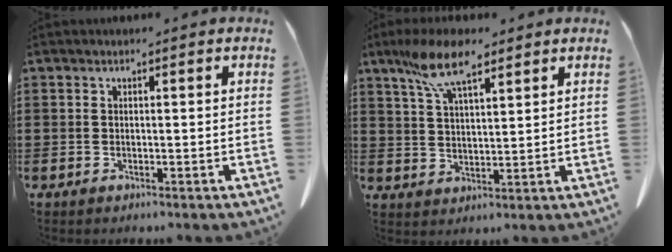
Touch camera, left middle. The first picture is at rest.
{"total": 9.2, "force": [6.2, 2.7, 6.2], "torque": [-0.136, -0.003, 0.113]}